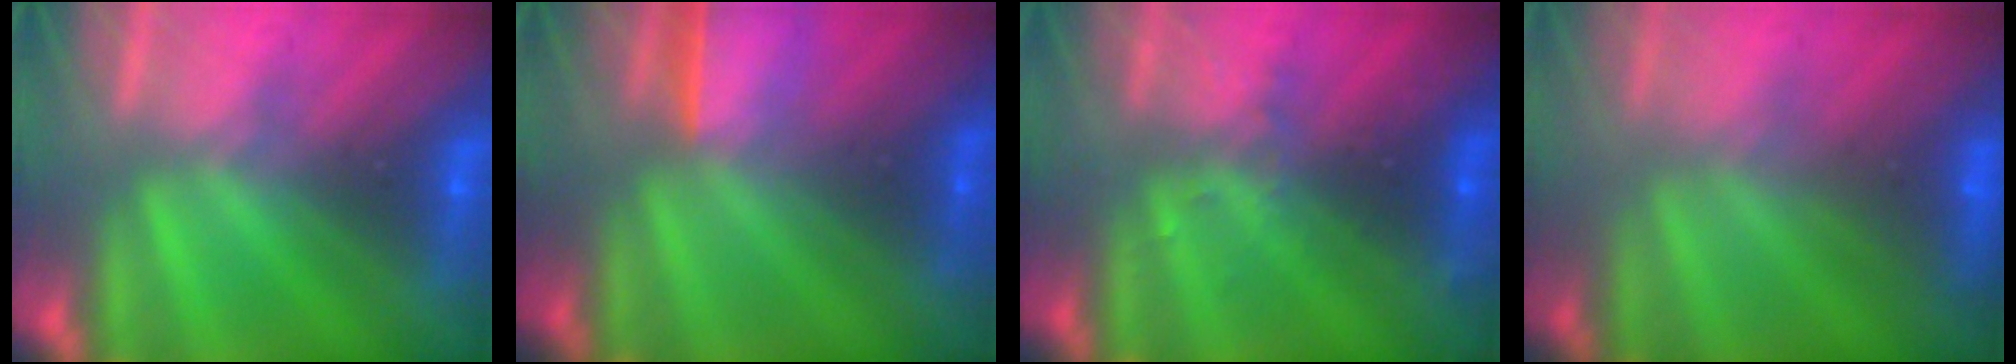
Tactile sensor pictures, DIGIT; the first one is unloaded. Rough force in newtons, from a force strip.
{"total": 1.6}
{"total": 2.8}
{"total": 2.8}